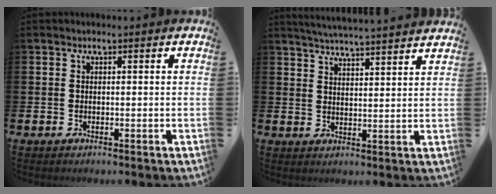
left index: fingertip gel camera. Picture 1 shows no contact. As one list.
[{"total": 4.8, "force": [4.8, -0.8, 0.4], "torque": [-0.019, -0.033, 0.083]}]